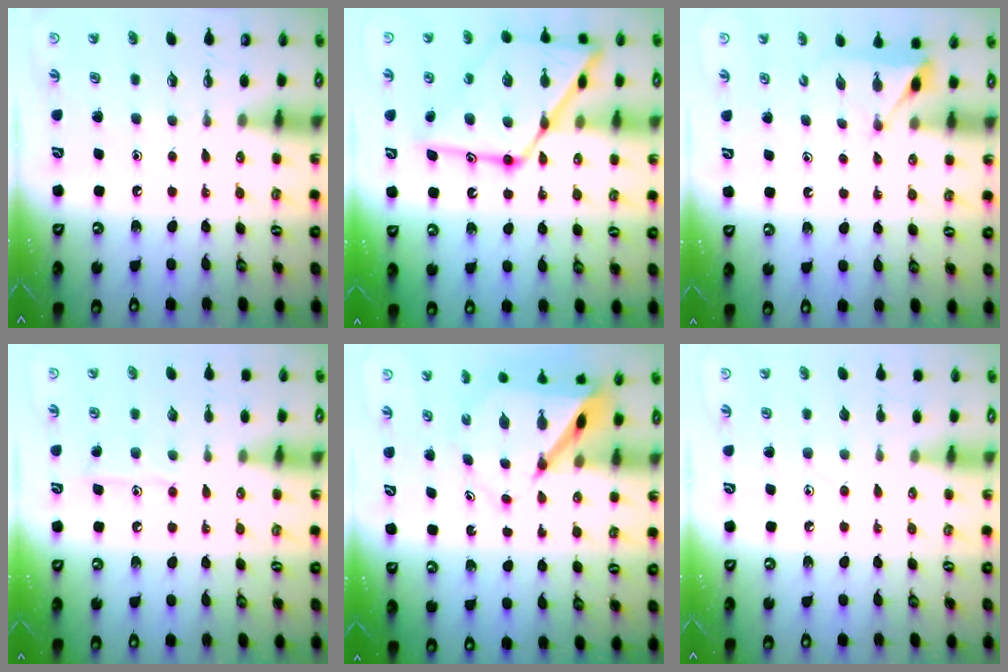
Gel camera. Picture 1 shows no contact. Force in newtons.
{"total": 21.3, "press": 21.2, "slide": 1.9}
{"total": 4.1, "press": 4.0, "slide": 0.5}
{"total": 7.6, "press": 7.6, "slide": 0.5}
{"total": 7.4, "press": 7.4, "slide": 0.6}
{"total": 5.2, "press": 5.2, "slide": 0.5}